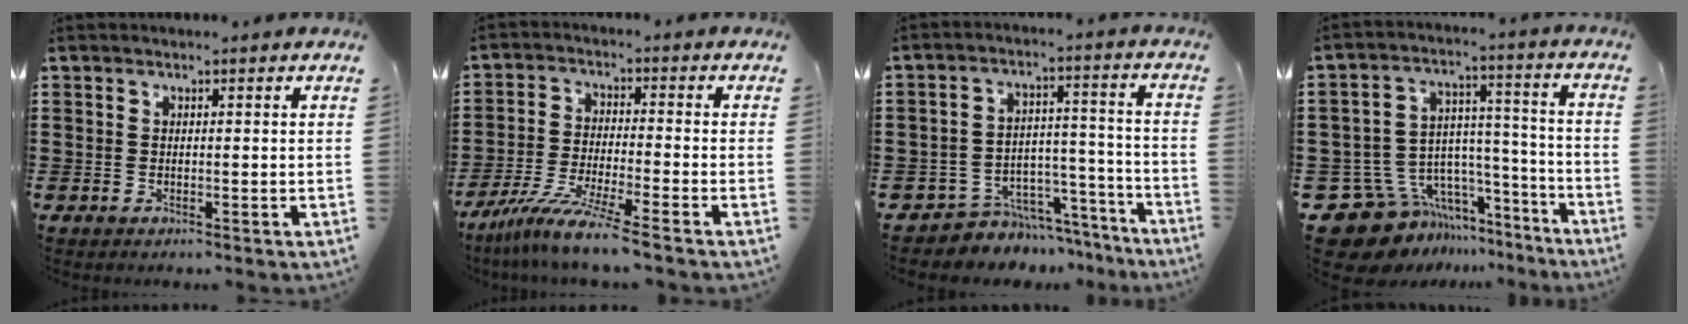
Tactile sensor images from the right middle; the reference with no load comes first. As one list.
[{"total": 8.2, "force": [-7.0, -0.5, 4.4], "torque": [-0.090, -0.015, -0.135]}, {"total": 6.2, "force": [-5.7, 2.4, 0.1], "torque": [-0.005, 0.023, -0.113]}, {"total": 11.2, "force": [-8.3, 7.0, 2.5], "torque": [-0.075, 0.013, -0.151]}]